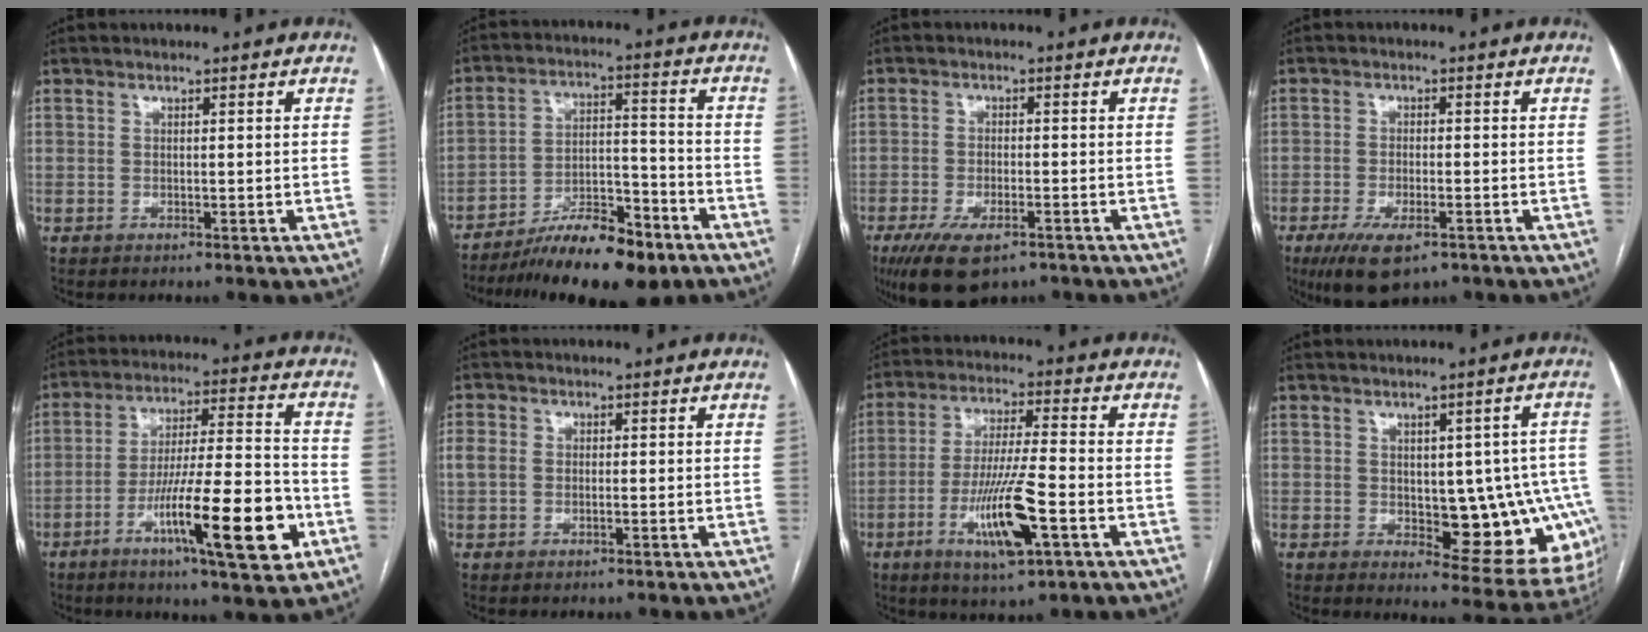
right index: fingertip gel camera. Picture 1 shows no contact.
{"total": 14.6, "force": [-10.6, 3.8, 9.4], "torque": [-0.147, 0.010, -0.173]}
{"total": 9.2, "force": [-5.9, 3.6, 6.0], "torque": [-0.104, -0.013, -0.096]}
{"total": 7.9, "force": [-4.9, 2.8, 5.6], "torque": [-0.100, -0.014, -0.076]}
{"total": 17.0, "force": [-6.9, 1.7, 15.4], "torque": [-0.255, -0.005, -0.108]}
{"total": 2.6, "force": [-0.2, 1.8, 1.9], "torque": [-0.050, 0.013, -0.002]}
{"total": 10.6, "force": [-4.2, 1.2, 9.6], "torque": [-0.178, -0.010, -0.072]}
{"total": 13.8, "force": [-1.7, 6.5, 12.1], "torque": [-0.098, 0.019, -0.001]}